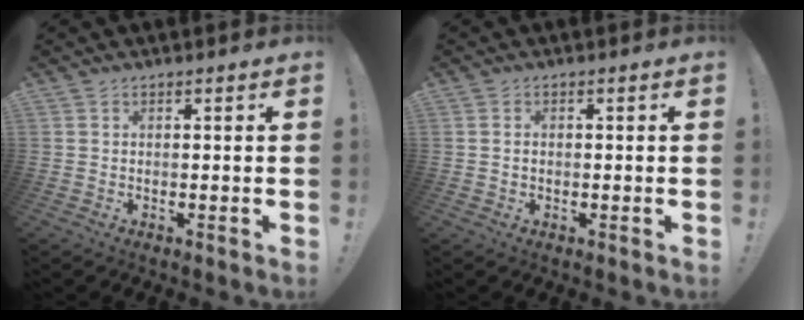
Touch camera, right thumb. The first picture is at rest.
{"total": 0.9, "force": [0.1, 0.6, 0.6], "torque": [-0.014, 0.004, 0.002]}